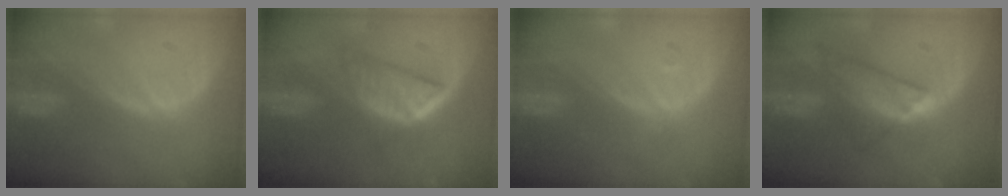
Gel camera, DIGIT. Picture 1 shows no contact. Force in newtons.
{"total": 6.6, "press": 5.5, "slide": 3.6}
{"total": 0.7, "press": 0.7, "slide": 0.1}
{"total": 6.7, "press": 6.4, "slide": 1.9}